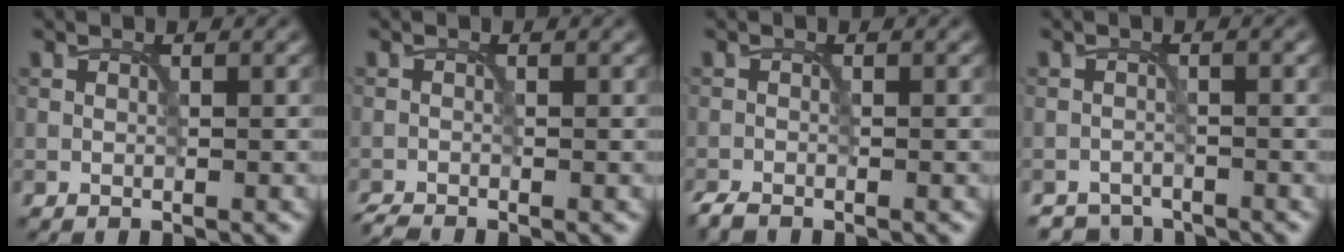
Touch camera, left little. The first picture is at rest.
{"total": 1.3, "force": [-1.3, 0.0, 0.3], "torque": [0.001, -0.008, -0.030]}
{"total": 1.3, "force": [-1.2, 0.2, 0.4], "torque": [-0.009, -0.006, -0.028]}
{"total": 2.4, "force": [-2.4, 0.5, -0.1], "torque": [0.010, -0.001, -0.042]}